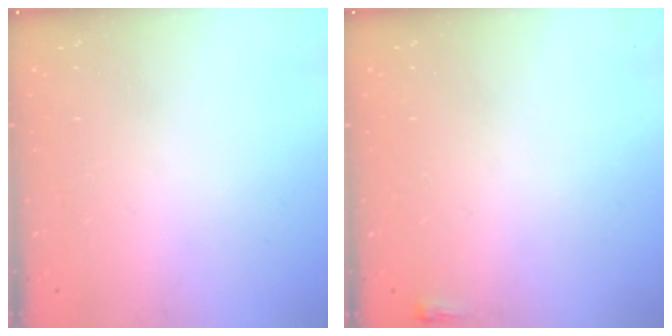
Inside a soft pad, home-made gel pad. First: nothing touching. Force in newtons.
{"total": 2.0, "press": 2.0, "slide": 0.5}